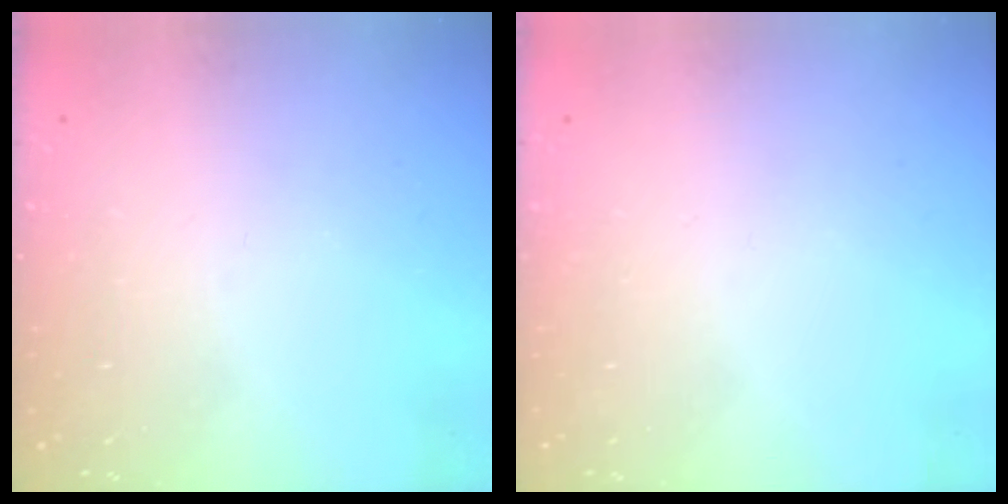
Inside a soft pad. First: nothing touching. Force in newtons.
{"total": 1.6, "press": 1.6, "slide": 0.1}